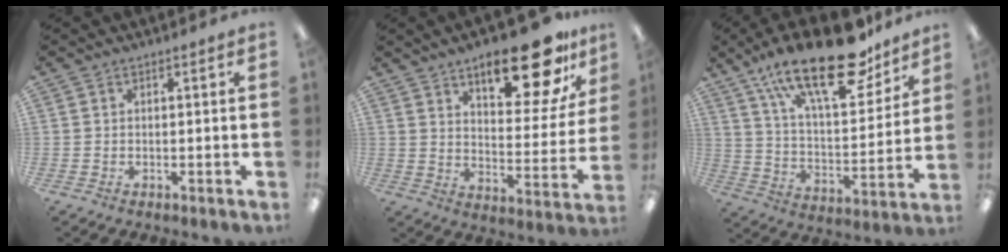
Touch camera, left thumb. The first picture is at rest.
{"total": 19.0, "force": [12.8, 6.8, 12.2], "torque": [-0.163, -0.080, 0.205]}
{"total": 25.8, "force": [16.8, 9.9, 16.9], "torque": [-0.270, -0.091, 0.281]}